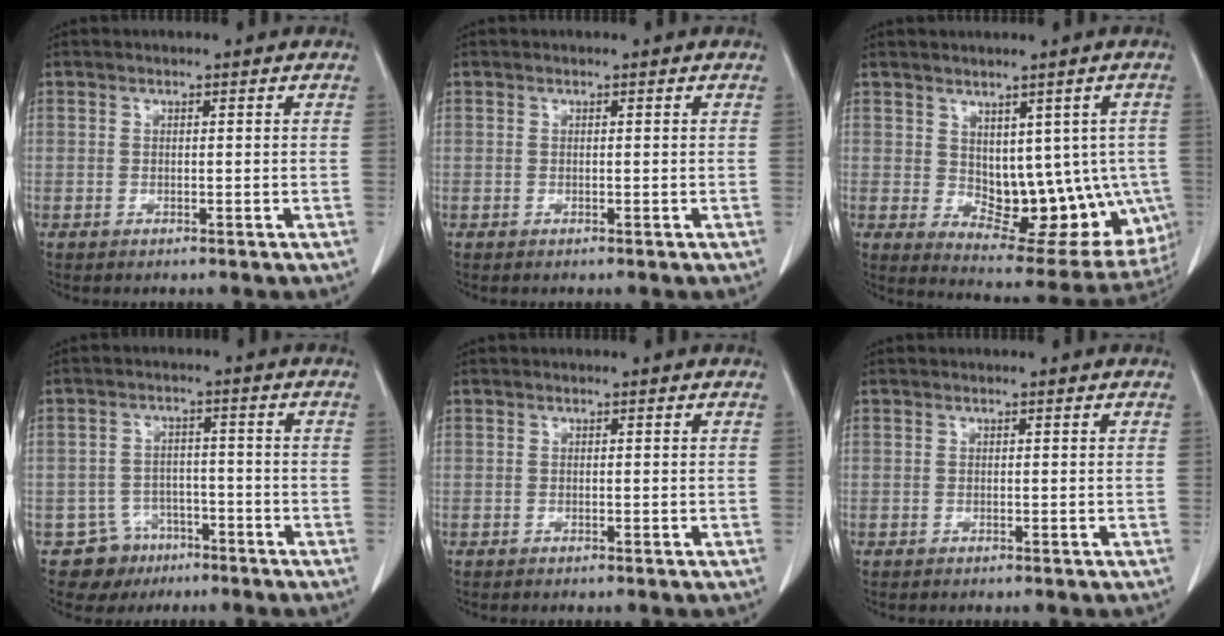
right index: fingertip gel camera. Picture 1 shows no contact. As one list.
[{"total": 0.0}, {"total": 14.0, "force": [-0.6, 8.1, 11.4], "torque": [-0.125, 0.002, 0.014]}, {"total": 5.8, "force": [-3.5, 4.7, -0.2], "torque": [0.011, 0.011, -0.052]}, {"total": 0.0}, {"total": 0.0}]